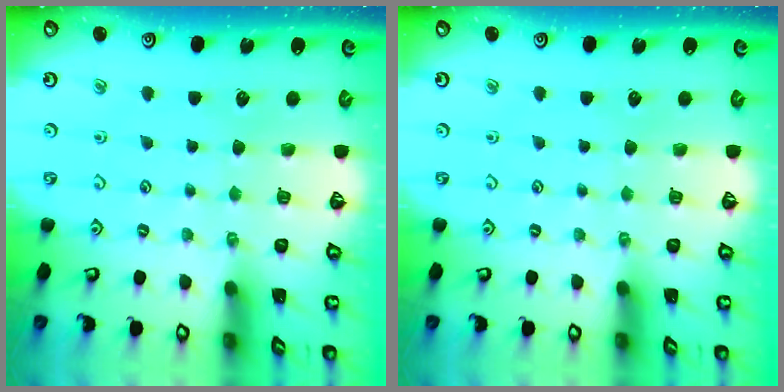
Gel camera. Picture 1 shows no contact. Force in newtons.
{"total": 0.0}